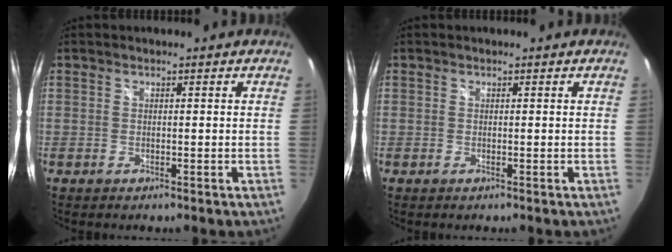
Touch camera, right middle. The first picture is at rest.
{"total": 0.0}